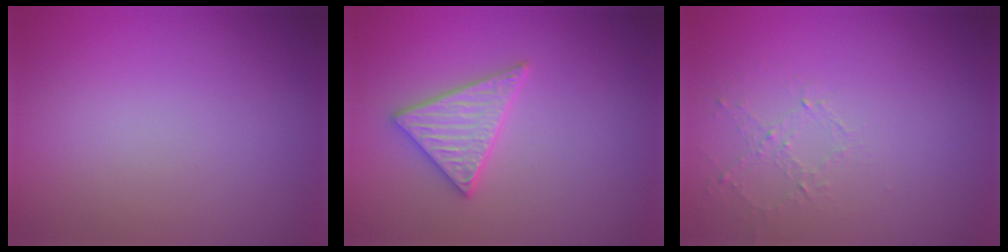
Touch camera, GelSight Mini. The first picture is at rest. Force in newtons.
{"total": 3.0, "press": 2.9, "slide": 0.7}
{"total": 1.0, "press": 0.4, "slide": 0.9}